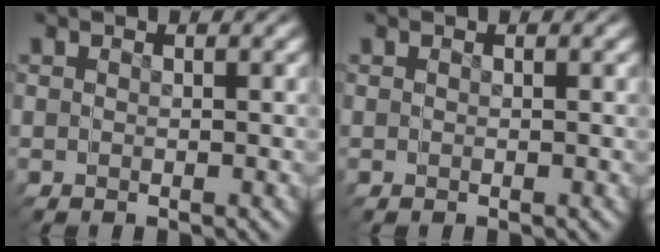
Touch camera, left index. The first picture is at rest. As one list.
[{"total": 0.0}]